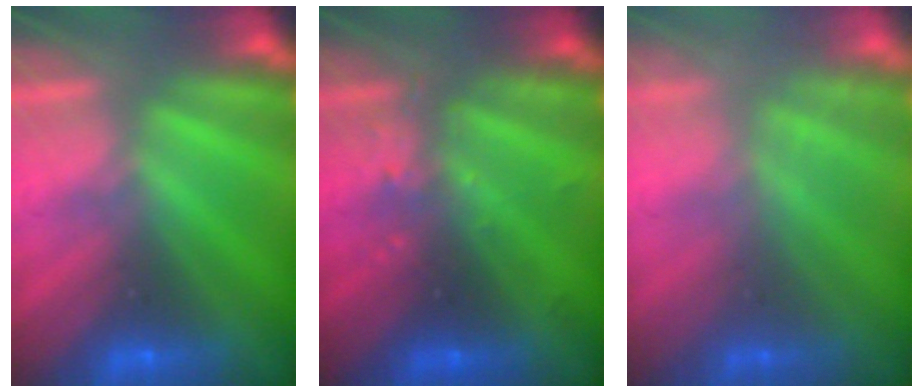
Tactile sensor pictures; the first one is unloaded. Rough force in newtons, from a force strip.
{"total": 2.5}
{"total": 2.3}